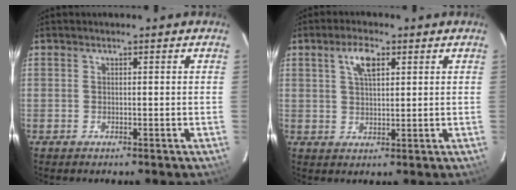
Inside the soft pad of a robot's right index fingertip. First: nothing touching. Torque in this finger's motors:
{"motor_torque": [0.57, 0.48, 0.11, 0.06]}